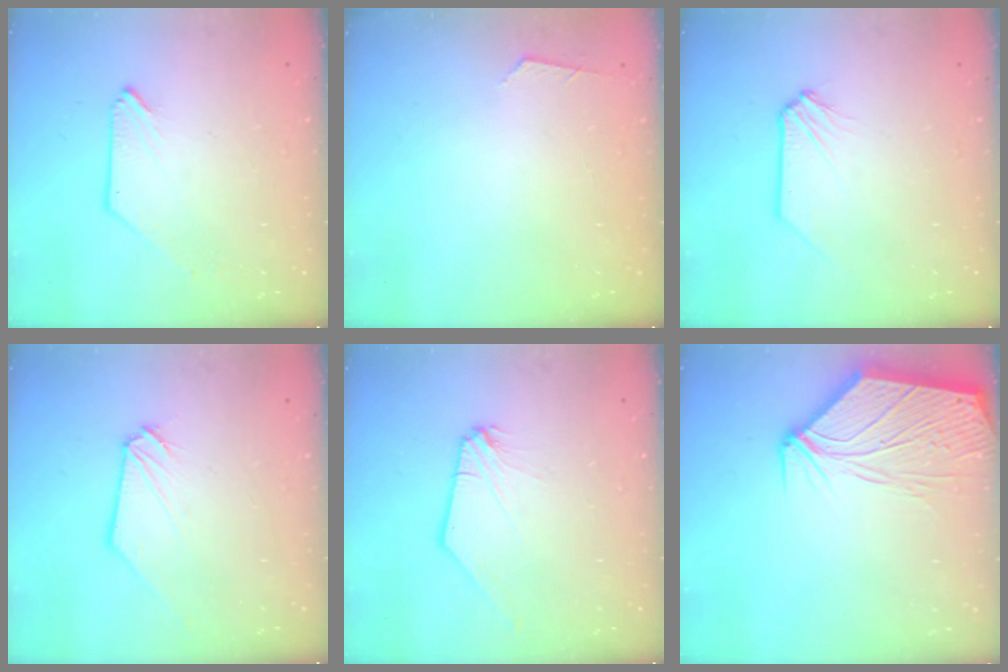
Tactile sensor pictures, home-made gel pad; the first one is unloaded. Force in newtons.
{"total": 1.7, "press": 1.7, "slide": 0.2}
{"total": 0.0}
{"total": 0.9, "press": 0.9, "slide": 0.2}
{"total": 0.6, "press": 0.5, "slide": 0.1}
{"total": 11.6, "press": 11.5, "slide": 1.5}